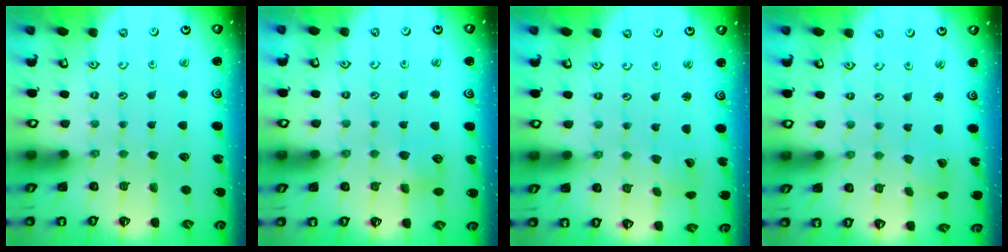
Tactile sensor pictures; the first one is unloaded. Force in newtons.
{"total": 4.9, "press": 4.8, "slide": 0.6}
{"total": 1.8, "press": 1.8, "slide": 0.2}
{"total": 2.9, "press": 2.9, "slide": 0.1}